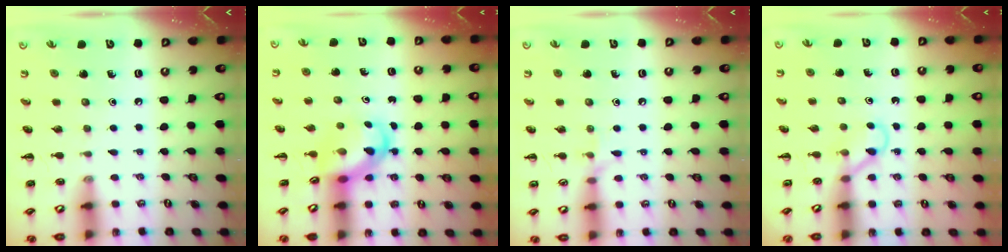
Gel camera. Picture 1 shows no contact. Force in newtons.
{"total": 4.2, "press": 4.2, "slide": 0.6}
{"total": 5.4, "press": 5.2, "slide": 1.5}
{"total": 3.2, "press": 3.0, "slide": 0.9}